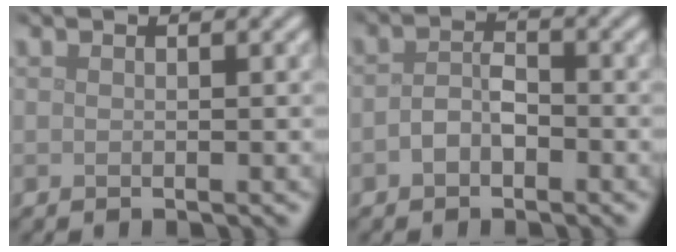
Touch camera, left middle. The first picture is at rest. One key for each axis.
{"total": 2.2, "fx": -0.8, "fy": 1.4, "fz": 1.5, "tx": -0.034, "ty": 0.005, "tz": -0.019}